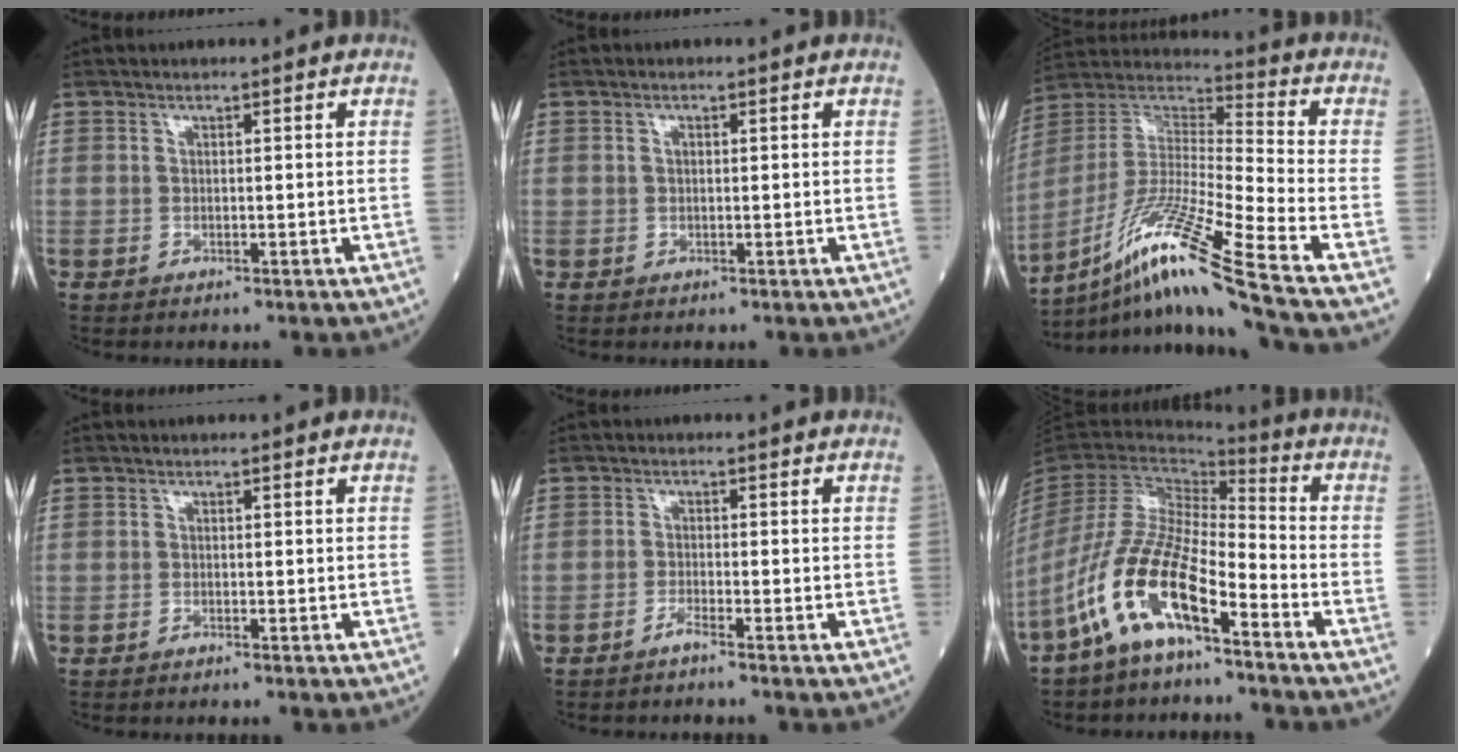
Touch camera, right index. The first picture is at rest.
{"total": 0.7, "force": [0.2, 0.4, 0.6], "torque": [-0.014, 0.001, 0.002]}
{"total": 19.9, "force": [-12.6, -1.5, 15.4], "torque": [-0.327, -0.025, -0.237]}
{"total": 0.0}
{"total": 1.5, "force": [-1.3, -0.4, 0.7], "torque": [-0.015, 0.001, -0.027]}
{"total": 13.2, "force": [-7.9, 2.8, 10.1], "torque": [-0.219, -0.007, -0.156]}